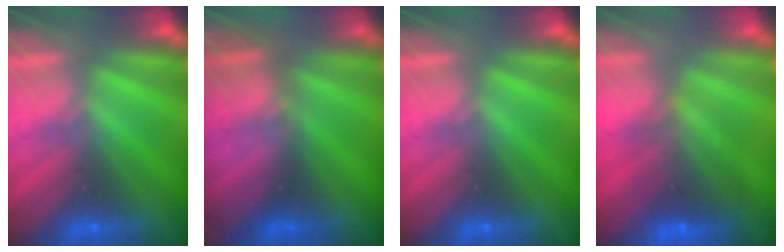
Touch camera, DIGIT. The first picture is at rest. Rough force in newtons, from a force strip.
{"total": 2.9}
{"total": 0.0}
{"total": 7.4}